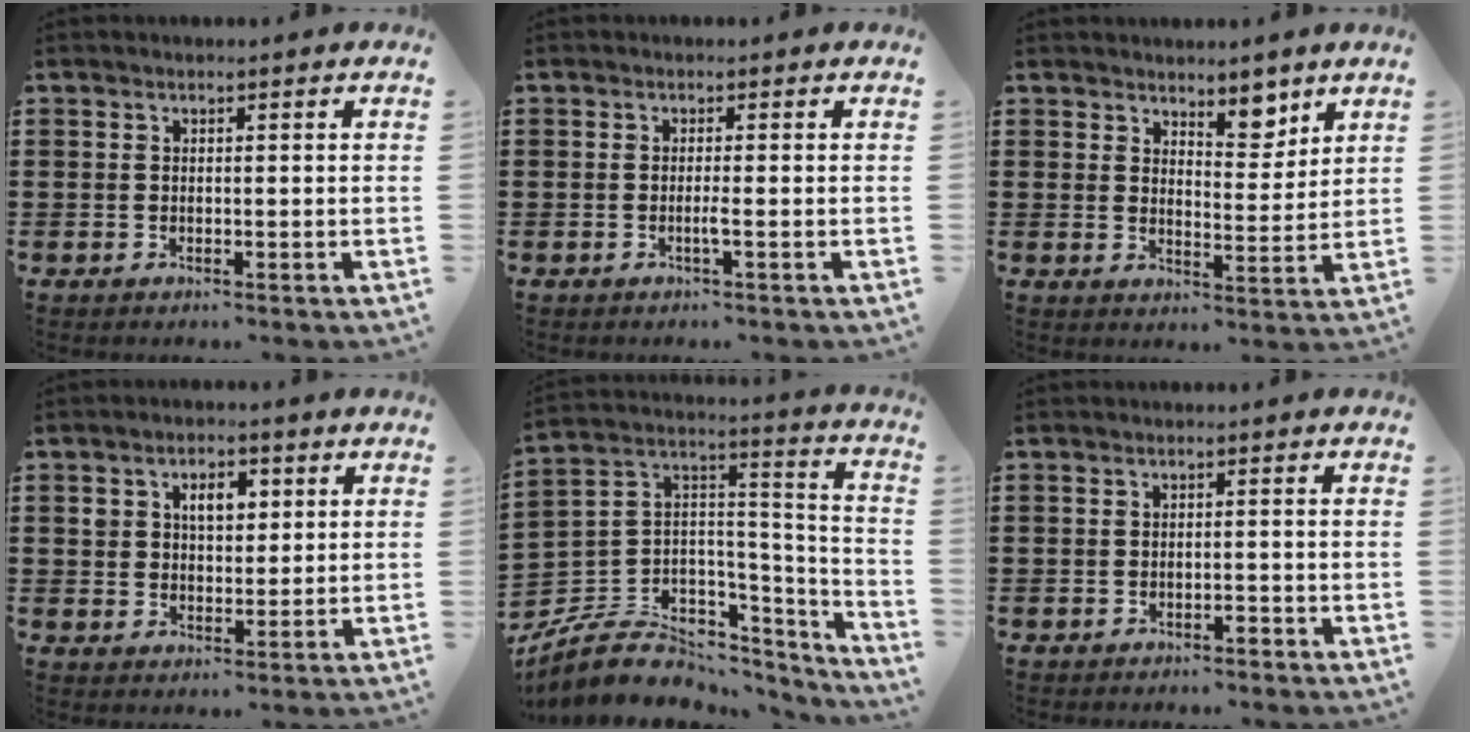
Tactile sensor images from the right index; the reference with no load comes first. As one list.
[{"total": 1.4, "force": [-0.5, -0.3, 1.3], "torque": [-0.024, -0.004, -0.011]}, {"total": 5.7, "force": [4.6, 2.4, 2.2], "torque": [-0.033, -0.016, 0.080]}, {"total": 4.7, "force": [1.6, 3.2, 2.9], "torque": [-0.054, 0.011, 0.021]}, {"total": 7.9, "force": [-4.6, 5.8, 2.6], "torque": [-0.066, 0.004, -0.078]}, {"total": 1.0, "force": [-0.8, 0.2, 0.6], "torque": [-0.015, -0.003, -0.015]}]